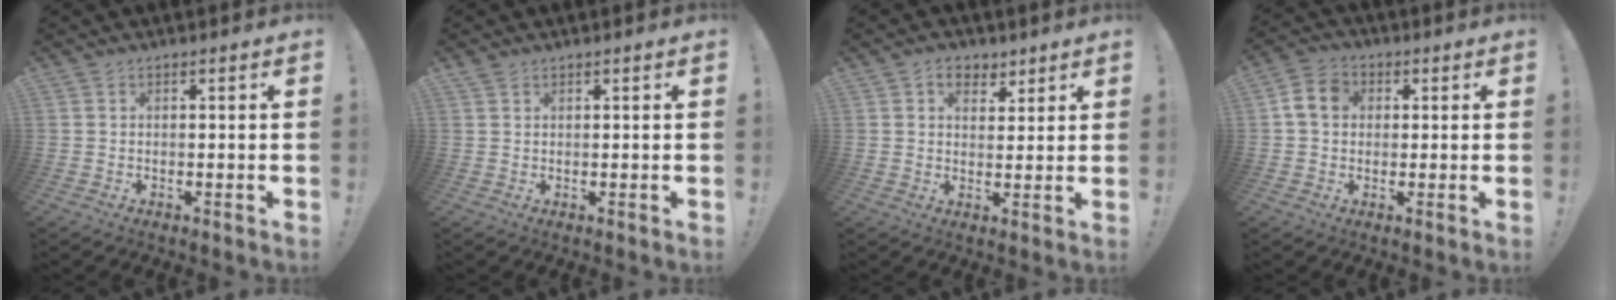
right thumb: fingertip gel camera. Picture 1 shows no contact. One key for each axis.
{"total": 1.1, "fx": 0.9, "fy": 0.6, "fz": 0.3, "tx": 0.000, "ty": -0.004, "tz": 0.017}
{"total": 6.3, "fx": 3.5, "fy": 4.7, "fz": 2.3, "tx": -0.022, "ty": -0.016, "tz": 0.065}
{"total": 7.3, "fx": 1.2, "fy": 5.9, "fz": 4.1, "tx": -0.070, "ty": 0.018, "tz": 0.029}